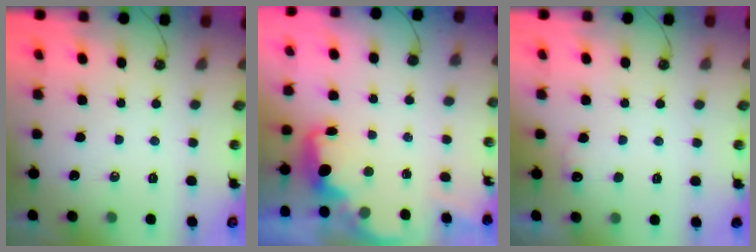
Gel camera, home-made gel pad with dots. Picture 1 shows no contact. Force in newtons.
{"total": 2.2, "press": 2.1, "slide": 0.6}
{"total": 5.4, "press": 5.3, "slide": 1.3}